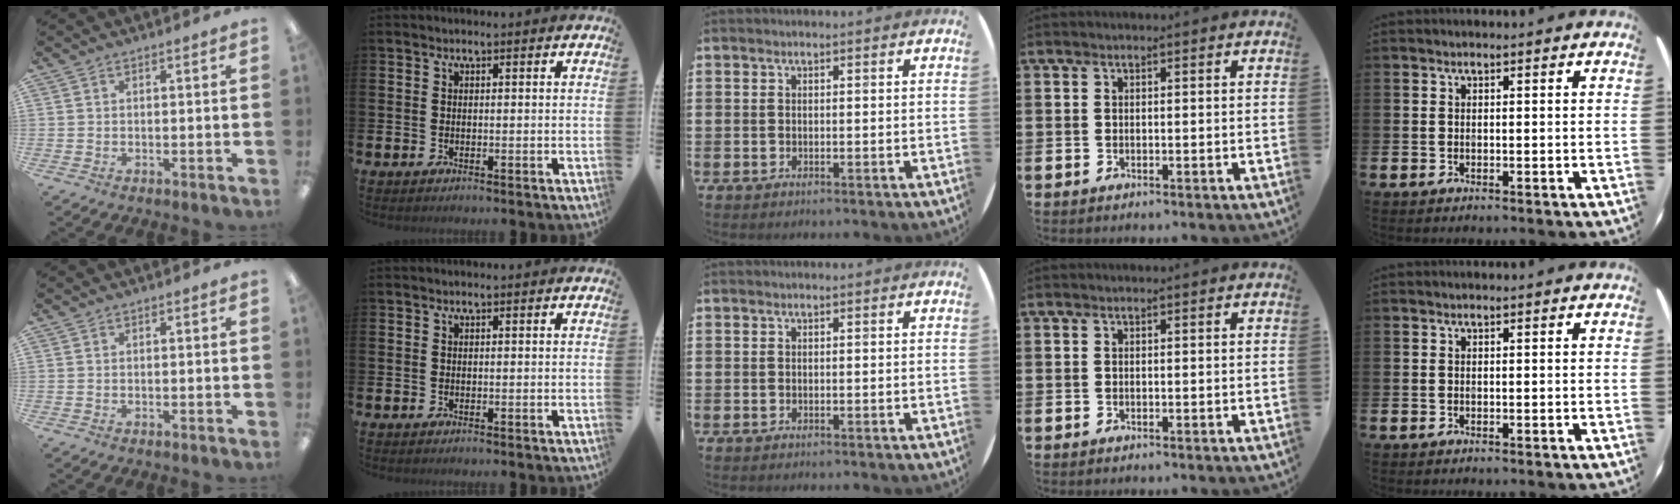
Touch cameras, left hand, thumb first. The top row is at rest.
{}